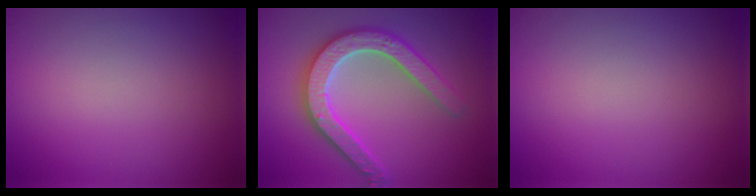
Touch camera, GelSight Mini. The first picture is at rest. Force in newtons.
{"total": 5.3, "press": 5.2, "slide": 1.0}
{"total": 0.0}